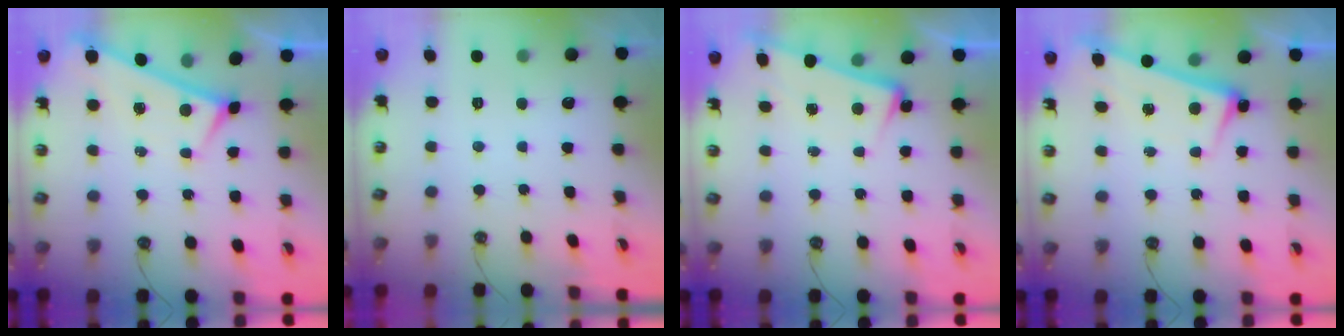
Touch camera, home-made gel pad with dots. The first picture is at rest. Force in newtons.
{"total": 0.0}
{"total": 5.1, "press": 5.0, "slide": 0.6}
{"total": 2.5, "press": 2.4, "slide": 0.6}